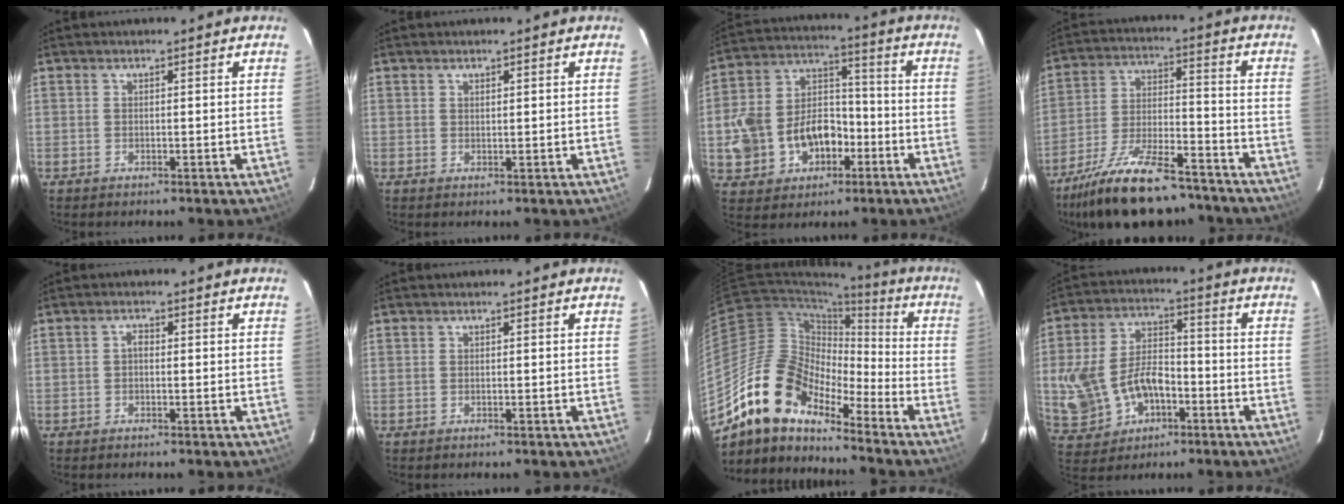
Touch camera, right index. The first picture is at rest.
{"total": 0.7, "force": [0.7, 0.3, 0.2], "torque": [-0.004, 0.001, 0.012]}
{"total": 16.1, "force": [-4.9, 12.6, 8.8], "torque": [-0.215, 0.041, -0.060]}
{"total": 20.6, "force": [-16.7, 6.2, 10.4], "torque": [-0.199, -0.021, -0.265]}
{"total": 1.0, "force": [-0.3, 0.7, 0.7], "torque": [-0.013, 0.006, -0.006]}
{"total": 0.0}
{"total": 15.5, "force": [-12.4, 6.0, 7.1], "torque": [-0.124, 0.007, -0.243]}
{"total": 15.6, "force": [-4.4, 10.8, 10.3], "torque": [-0.242, 0.015, -0.054]}